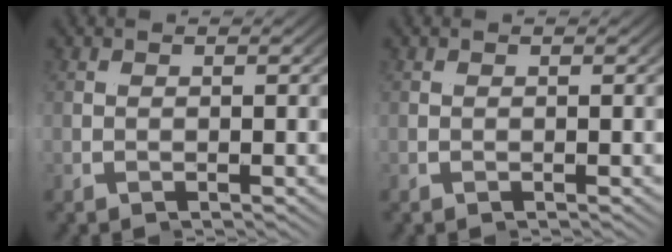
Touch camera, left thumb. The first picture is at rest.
{"total": 0.0}